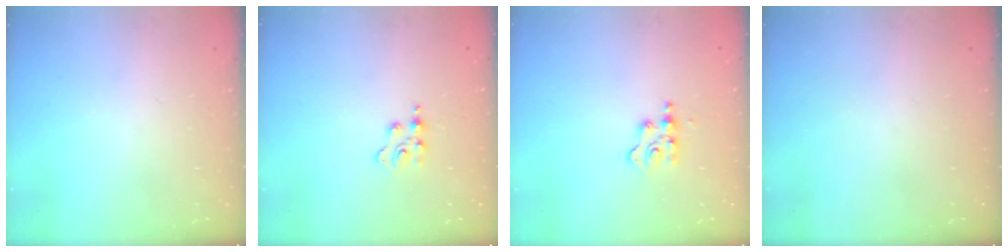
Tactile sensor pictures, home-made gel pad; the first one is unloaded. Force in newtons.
{"total": 2.1, "press": 2.1, "slide": 0.3}
{"total": 4.4, "press": 4.4, "slide": 0.6}
{"total": 0.0}